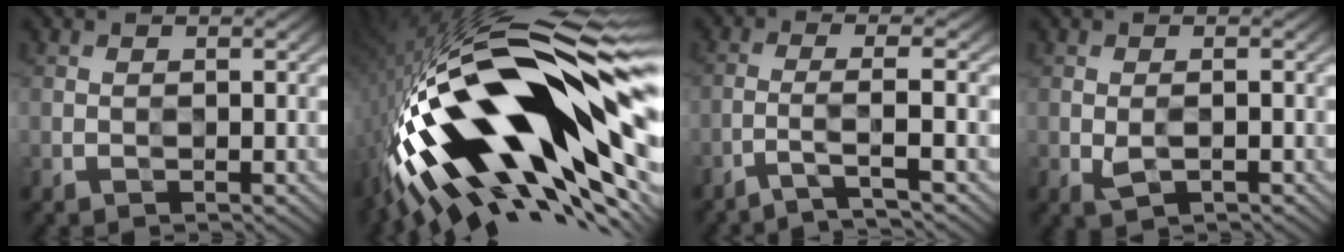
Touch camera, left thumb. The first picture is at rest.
{"total": 20.6, "force": [-4.5, 7.6, 18.6], "torque": [-0.346, -0.005, -0.091]}
{"total": 3.2, "force": [-2.5, 0.1, 2.1], "torque": [-0.022, 0.016, -0.067]}
{"total": 1.0, "force": [-0.5, 0.4, 0.8], "torque": [-0.023, -0.001, -0.007]}